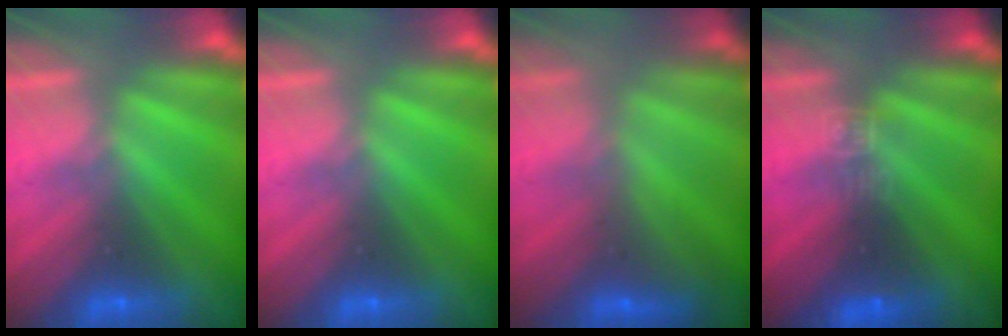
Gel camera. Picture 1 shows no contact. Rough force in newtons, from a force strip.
{"total": 0.0}
{"total": 3.2}
{"total": 2.9}